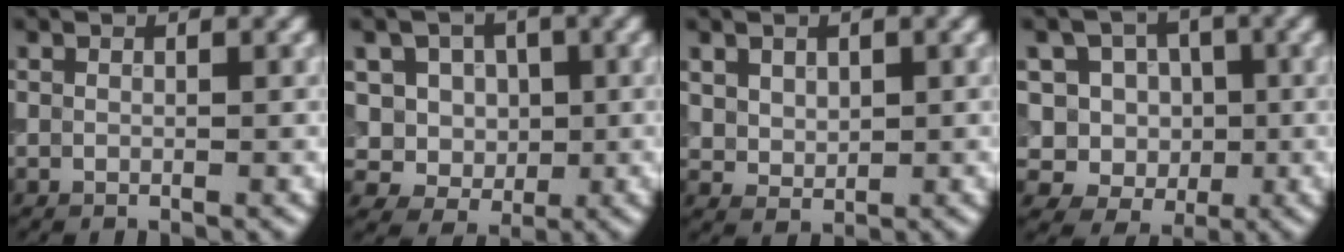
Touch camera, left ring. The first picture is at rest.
{"total": 5.5, "force": [1.6, 4.6, 2.5], "torque": [-0.035, 0.002, 0.019]}
{"total": 2.0, "force": [0.9, 1.5, 1.0], "torque": [-0.023, -0.003, 0.019]}
{"total": 7.3, "force": [1.8, 6.4, 3.1], "torque": [-0.038, 0.014, 0.001]}